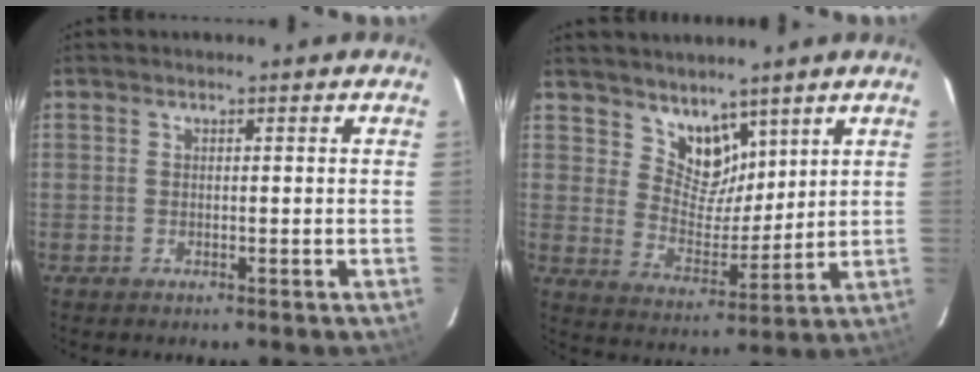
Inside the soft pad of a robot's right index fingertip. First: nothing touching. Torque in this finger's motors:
{"motor_torque": [0.03, 0.24, 0.02, 0.00]}